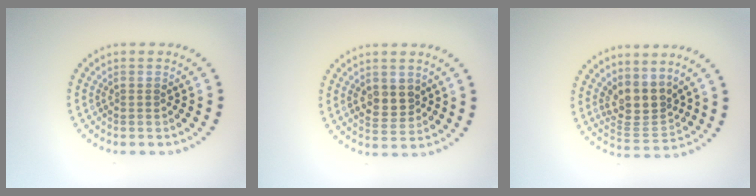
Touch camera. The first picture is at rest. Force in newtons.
{"total": 2.6, "press": 2.5, "slide": 0.6}
{"total": 3.5, "press": 2.6, "slide": 2.3}